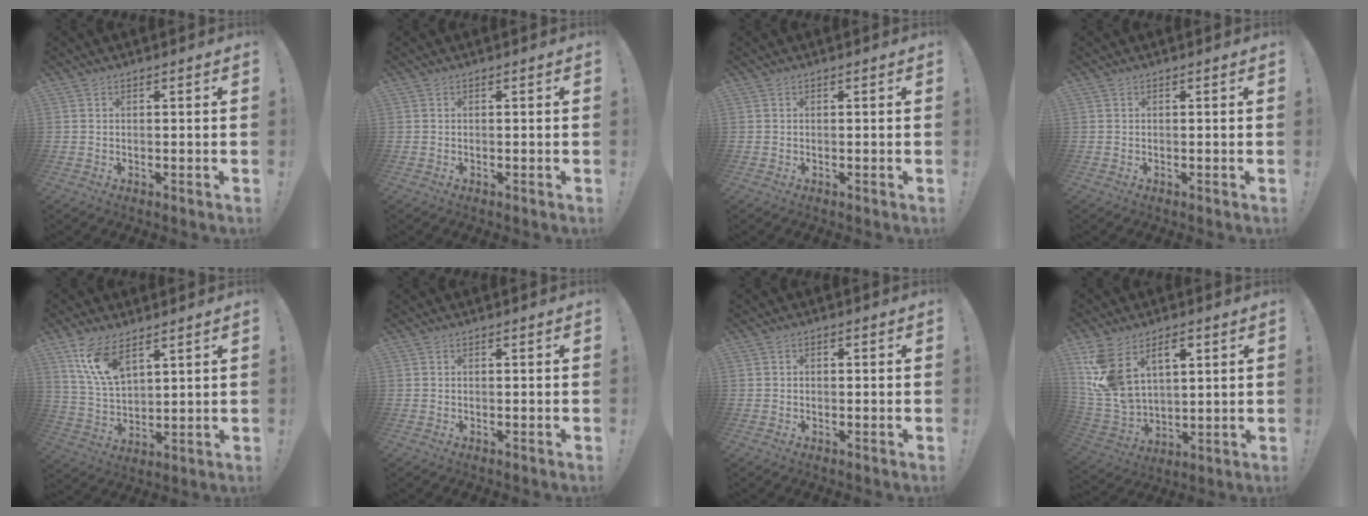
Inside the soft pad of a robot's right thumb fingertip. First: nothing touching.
{"total": 0.0}
{"total": 0.0}
{"total": 0.0}
{"total": 11.7, "force": [7.6, 5.3, 7.2], "torque": [-0.147, -0.034, 0.144]}
{"total": 0.0}
{"total": 1.0, "force": [-0.5, 0.8, 0.5], "torque": [-0.009, 0.005, -0.009]}
{"total": 15.2, "force": [7.9, 9.2, 9.1], "torque": [-0.191, -0.043, 0.150]}